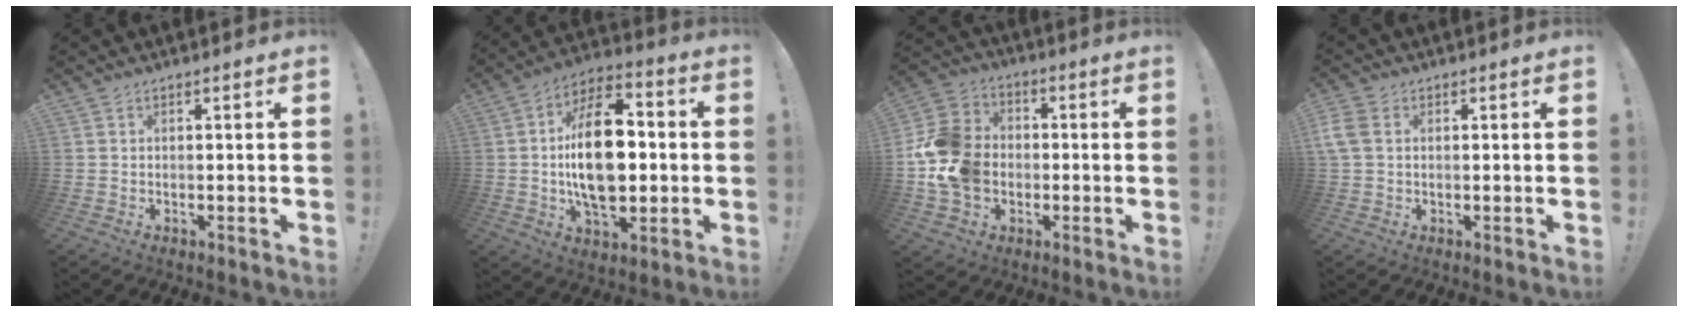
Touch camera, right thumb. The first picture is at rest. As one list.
[{"total": 21.7, "force": [-0.6, 12.6, 17.6], "torque": [-0.297, 0.005, -0.013]}, {"total": 16.0, "force": [-2.4, 13.5, 8.2], "torque": [-0.139, 0.028, -0.038]}, {"total": 5.4, "force": [0.9, 4.0, 3.5], "torque": [-0.083, 0.006, 0.018]}]